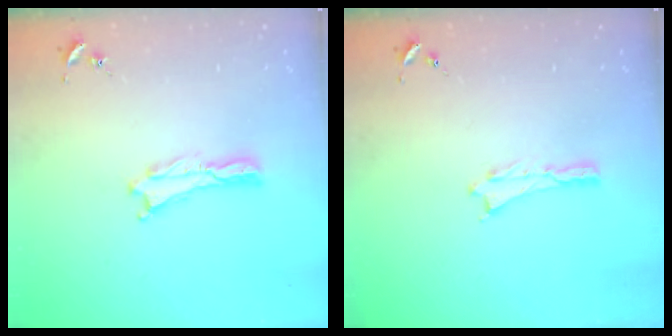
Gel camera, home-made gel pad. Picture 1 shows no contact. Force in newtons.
{"total": 0.0}